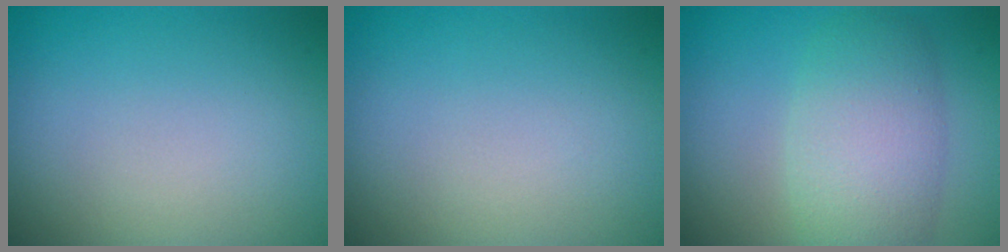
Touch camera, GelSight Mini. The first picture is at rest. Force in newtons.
{"total": 0.0}
{"total": 5.9, "press": 5.9, "slide": 0.3}